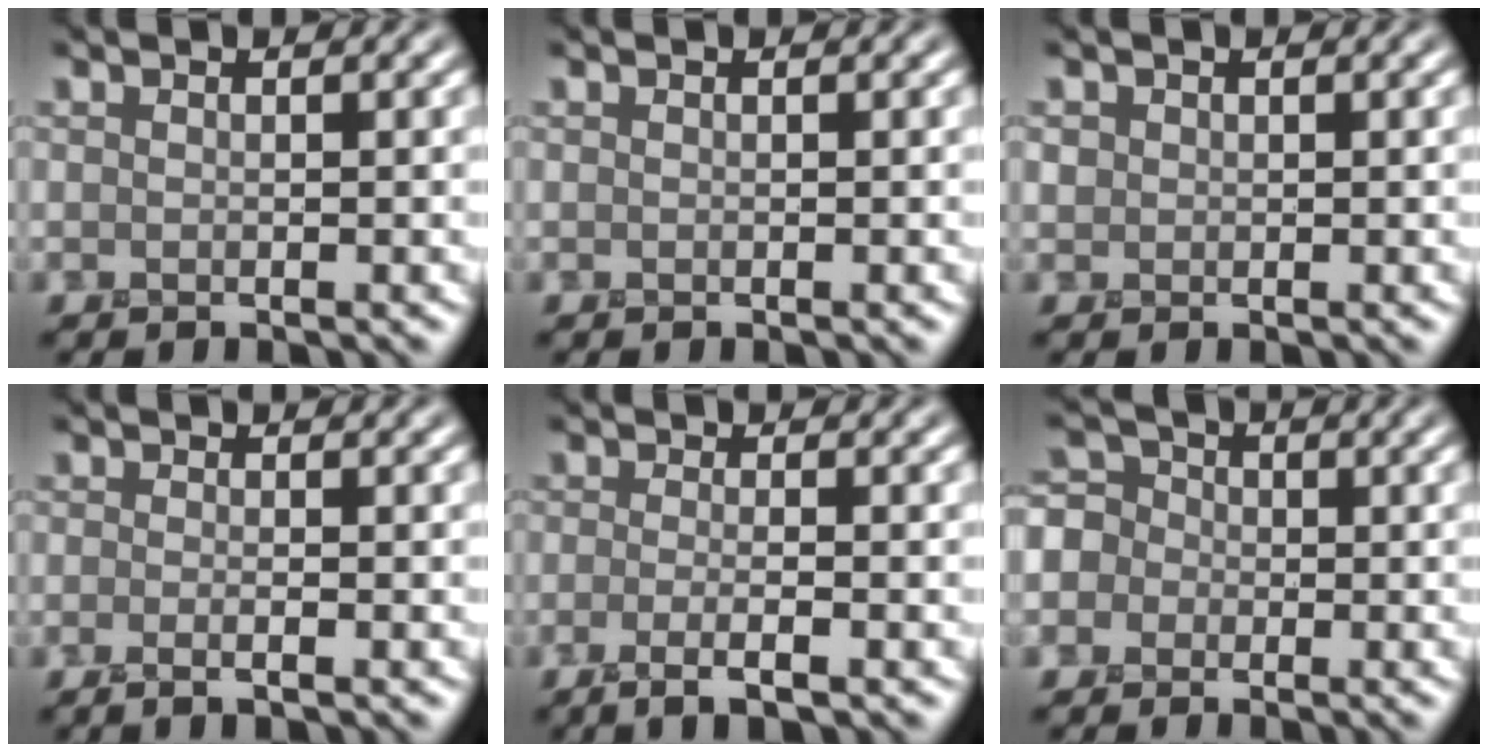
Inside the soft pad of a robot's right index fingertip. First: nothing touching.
{"total": 0.0}
{"total": 0.8, "force": [0.1, 0.7, -0.2], "torque": [0.002, 0.004, 0.003]}
{"total": 1.4, "force": [-0.4, 0.5, 1.2], "torque": [-0.008, -0.002, -0.014]}
{"total": 2.3, "force": [-1.1, 0.5, 2.0], "torque": [-0.037, -0.001, -0.027]}
{"total": 3.3, "force": [-1.0, 3.1, 0.4], "torque": [0.000, 0.019, -0.030]}